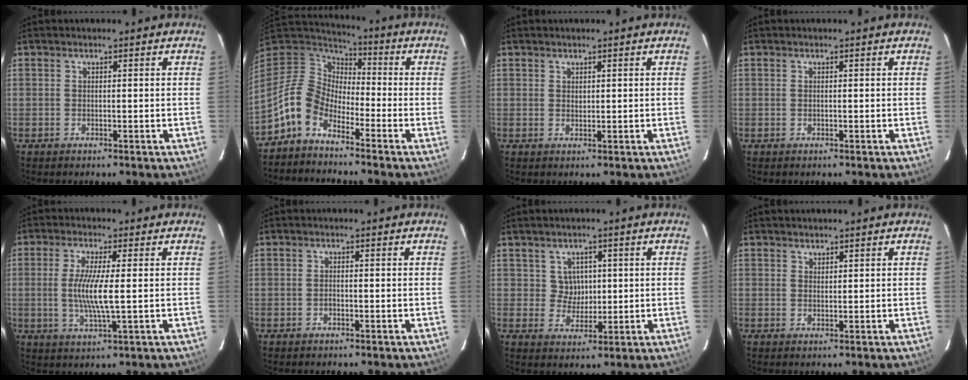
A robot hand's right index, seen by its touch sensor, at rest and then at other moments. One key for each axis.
{"total": 10.2, "fx": -6.6, "fy": 6.0, "fz": 4.9, "tx": -0.102, "ty": 0.020, "tz": -0.146}
{"total": 0.9, "fx": 0.6, "fy": 0.6, "fz": 0.0, "tx": 0.002, "ty": 0.000, "tz": 0.012}
{"total": 0.0}
{"total": 6.9, "fx": -0.1, "fy": 0.5, "fz": 6.9, "tx": -0.134, "ty": -0.011, "tz": -0.003}
{"total": 0.6, "fx": -0.4, "fy": 0.3, "fz": 0.3, "tx": -0.005, "ty": 0.002, "tz": -0.008}
{"total": 4.1, "fx": 1.0, "fy": 3.9, "fz": 0.5, "tx": -0.006, "ty": 0.008, "tz": 0.022}
{"total": 1.2, "fx": 1.0, "fy": 0.6, "fz": -0.1, "tx": 0.003, "ty": 0.000, "tz": 0.019}